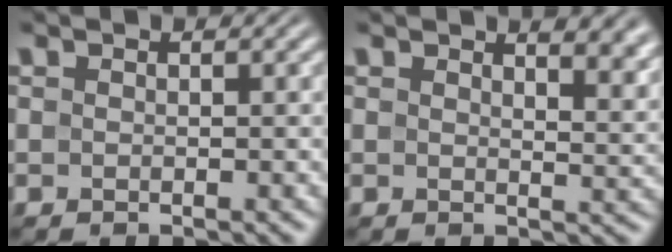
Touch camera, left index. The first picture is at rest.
{"total": 5.9, "force": [3.9, 2.4, 3.6], "torque": [-0.018, 0.013, 0.043]}